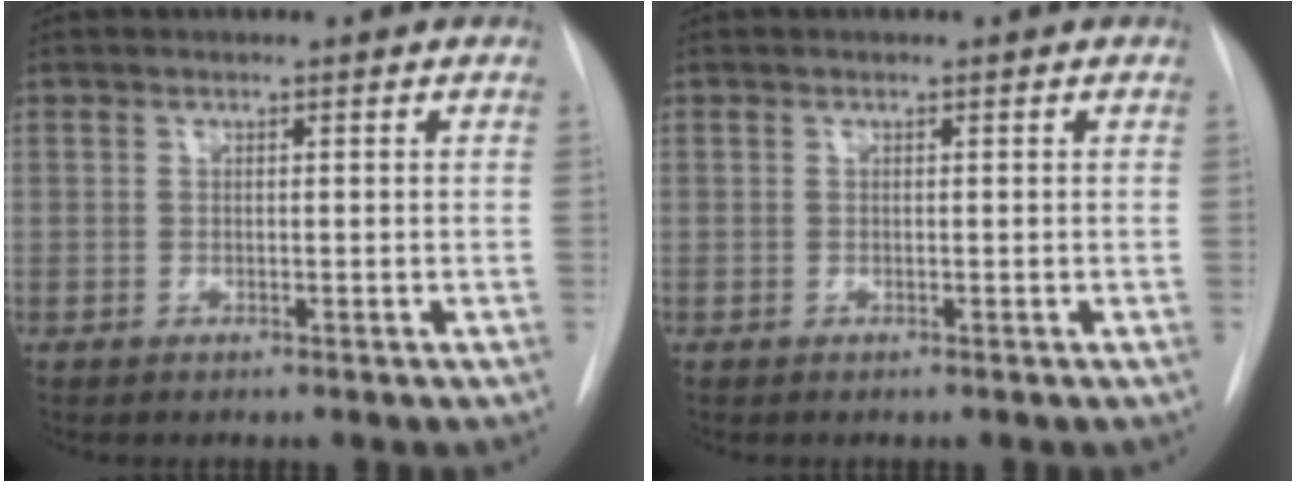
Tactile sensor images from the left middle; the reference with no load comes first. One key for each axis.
{"total": 0.0}